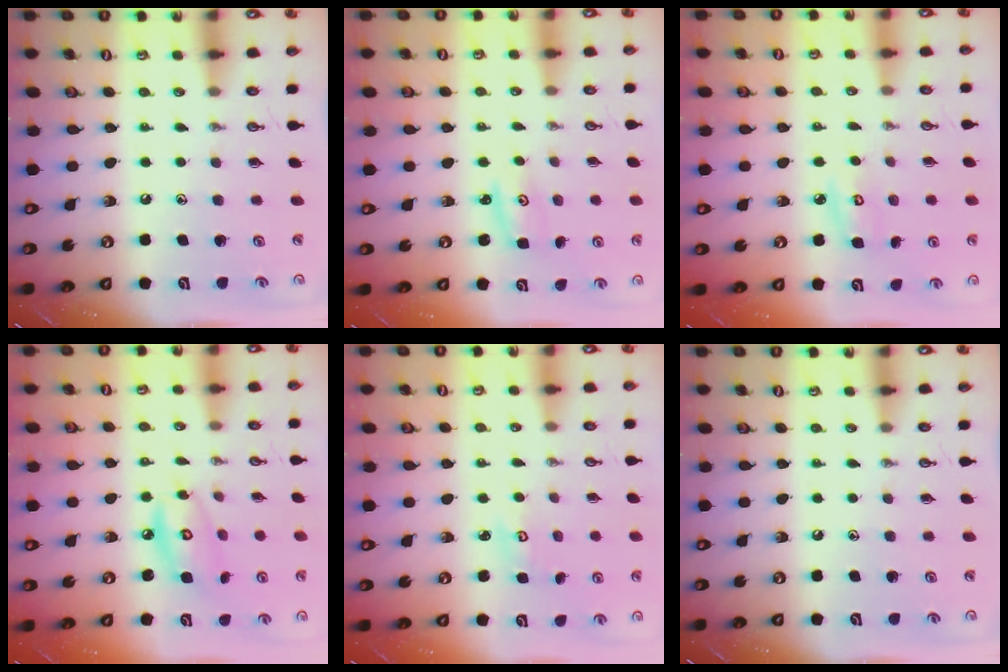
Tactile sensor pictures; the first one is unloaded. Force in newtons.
{"total": 3.3, "press": 3.3, "slide": 0.3}
{"total": 4.8, "press": 4.8, "slide": 0.4}
{"total": 8.7, "press": 8.7, "slide": 0.6}
{"total": 2.5, "press": 2.4, "slide": 0.3}
{"total": 0.0}